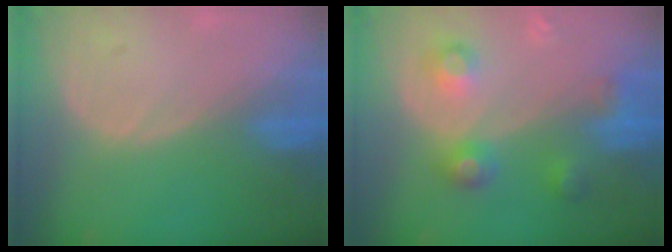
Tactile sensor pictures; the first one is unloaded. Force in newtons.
{"total": 5.7, "press": 5.7, "slide": 0.2}